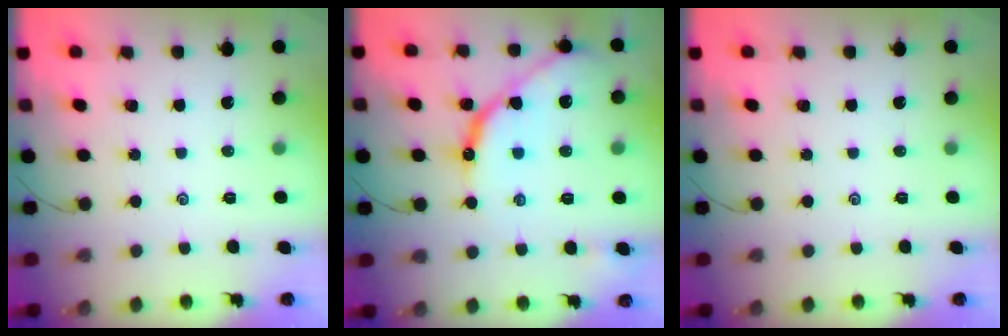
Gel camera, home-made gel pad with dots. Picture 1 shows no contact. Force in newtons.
{"total": 12.5, "press": 12.4, "slide": 1.1}
{"total": 0.0}